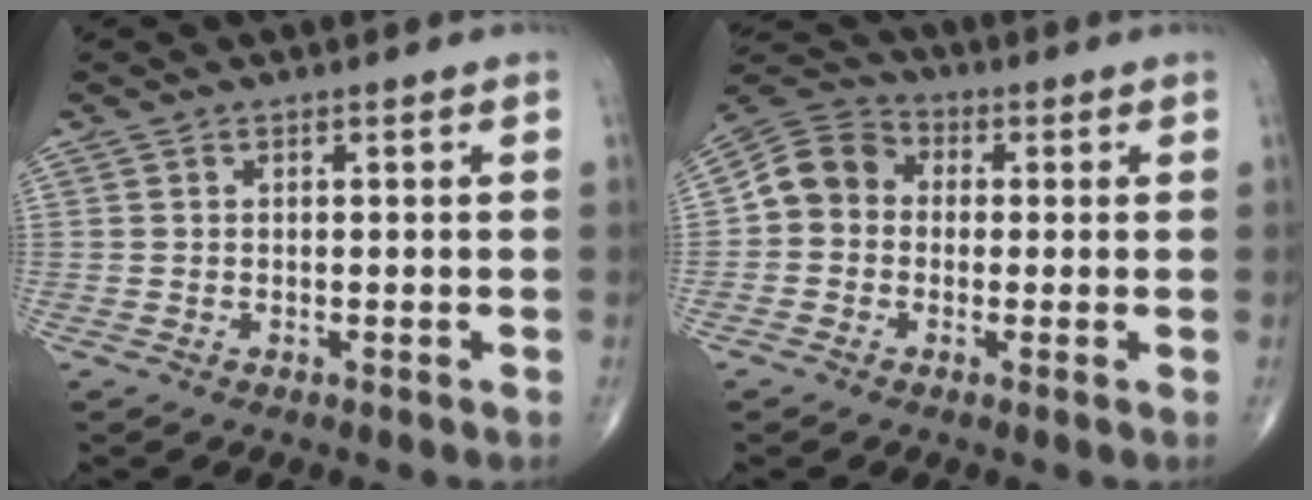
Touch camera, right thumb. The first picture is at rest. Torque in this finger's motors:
{"motor_torque": [-0.06, 0.16, 0.09, -0.08, 0.04]}